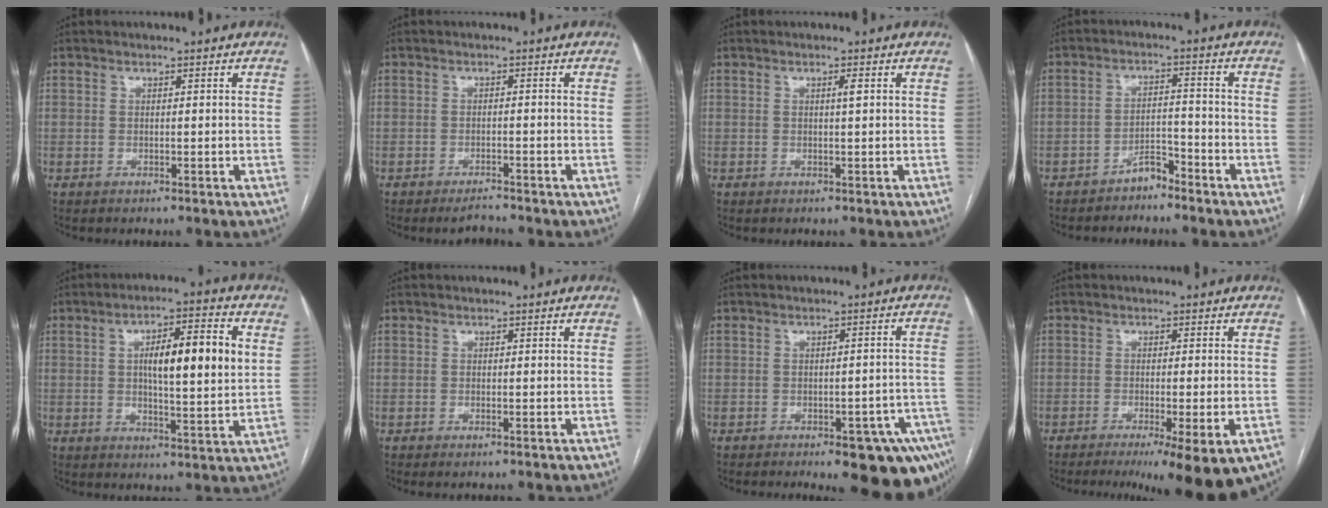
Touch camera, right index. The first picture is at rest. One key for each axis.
{"total": 2.4, "fx": -2.2, "fy": 0.2, "fz": 0.9, "tx": -0.018, "ty": -0.006, "tz": -0.033}
{"total": 0.9, "fx": 0.3, "fy": -0.1, "fz": 0.9, "tx": -0.015, "ty": 0.001, "tz": 0.003}
{"total": 3.7, "fx": -3.2, "fy": 1.1, "fz": 1.4, "tx": -0.021, "ty": 0.003, "tz": -0.057}
{"total": 12.1, "fx": 2.4, "fy": 2.0, "fz": 11.6, "tx": -0.187, "ty": 0.014, "tz": 0.035}
{"total": 0.7, "fx": -0.5, "fy": 0.1, "fz": 0.5, "tx": -0.010, "ty": -0.001, "tz": -0.006}
{"total": 13.7, "fx": -9.0, "fy": 4.4, "fz": 9.3, "tx": -0.049, "ty": 0.013, "tz": -0.105}
{"total": 11.5, "fx": -7.6, "fy": 1.2, "fz": 8.6, "tx": -0.089, "ty": -0.017, "tz": -0.110}